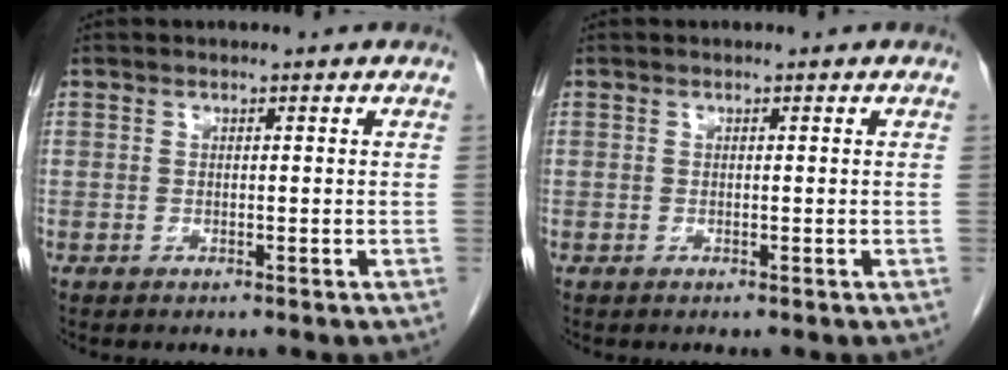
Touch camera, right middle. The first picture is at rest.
{"total": 0.0}